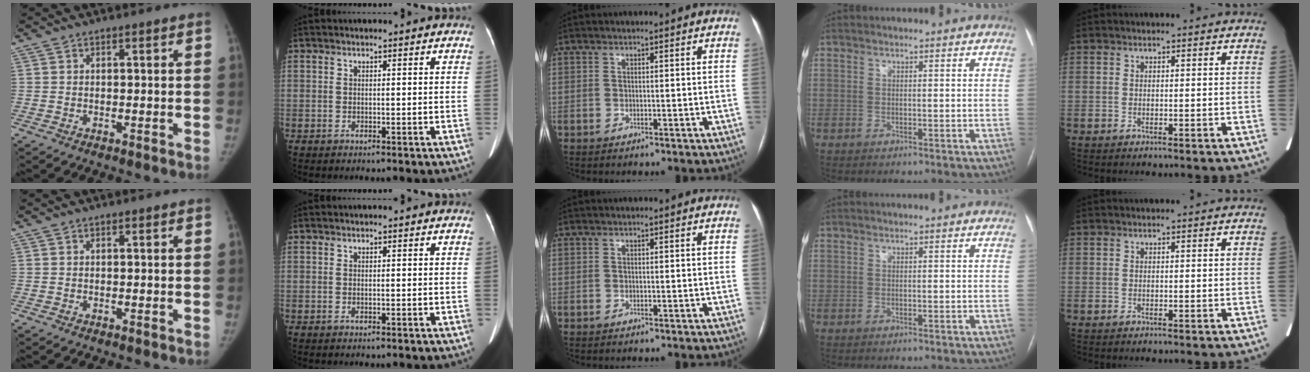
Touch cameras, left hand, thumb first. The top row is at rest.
{}